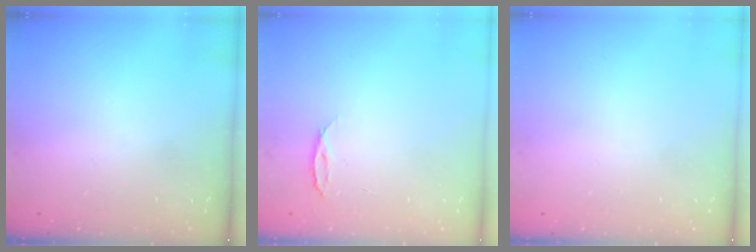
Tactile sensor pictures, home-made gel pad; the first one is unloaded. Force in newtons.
{"total": 4.0, "press": 4.0, "slide": 0.4}
{"total": 0.0}